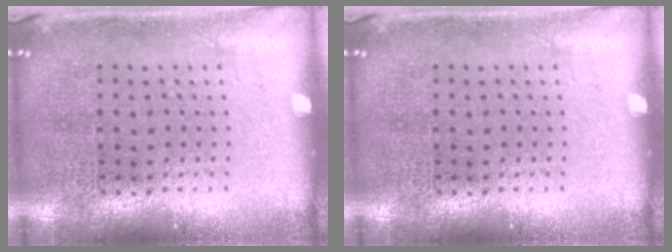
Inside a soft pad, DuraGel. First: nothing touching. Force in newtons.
{"total": 0.0}